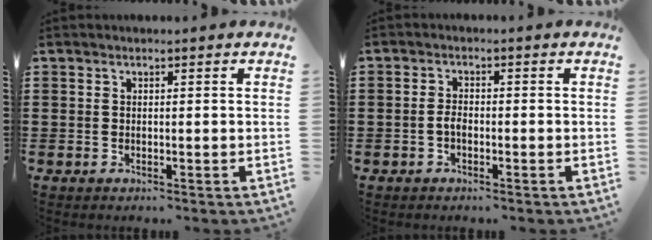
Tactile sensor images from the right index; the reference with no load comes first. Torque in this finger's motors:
{"motor_torque": [1.47, 0.42, 0.33, 0.04]}